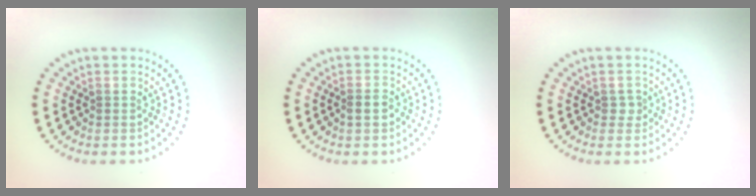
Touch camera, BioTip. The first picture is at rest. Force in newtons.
{"total": 1.3, "press": 1.3, "slide": 0.3}
{"total": 1.0, "press": 0.7, "slide": 0.7}